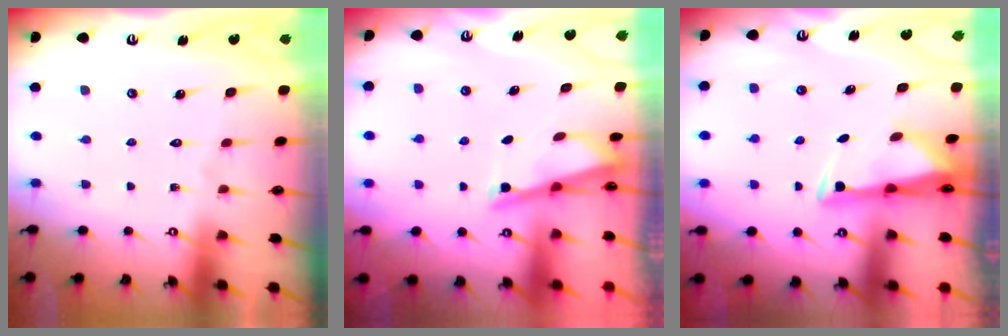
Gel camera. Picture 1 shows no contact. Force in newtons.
{"total": 2.5, "press": 2.5, "slide": 0.2}
{"total": 2.9, "press": 2.8, "slide": 0.9}